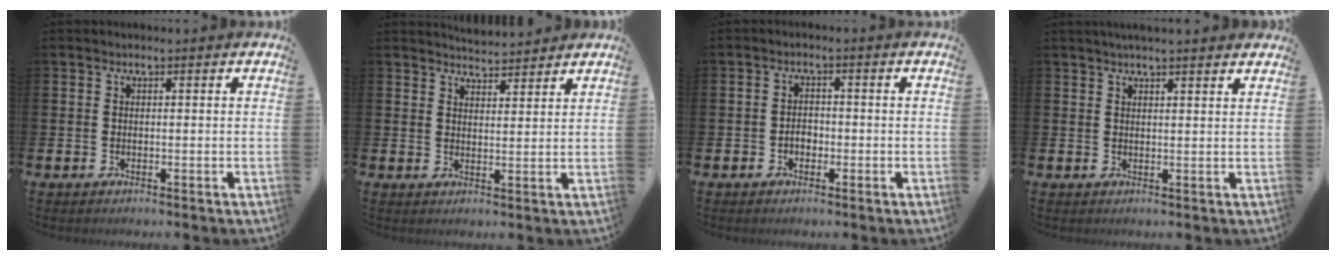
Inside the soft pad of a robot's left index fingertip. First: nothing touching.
{"total": 4.2, "force": [4.1, 0.5, -0.1], "torque": [-0.001, -0.021, 0.075]}
{"total": 1.9, "force": [-0.7, 1.4, 1.0], "torque": [-0.016, 0.004, -0.017]}
{"total": 2.5, "force": [2.4, -0.1, 0.7], "torque": [-0.007, -0.010, 0.042]}